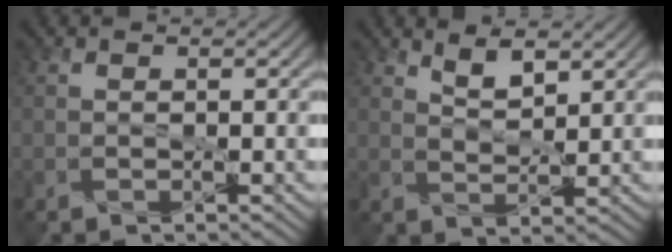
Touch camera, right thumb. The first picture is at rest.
{"total": 3.6, "force": [2.4, 1.3, 2.4], "torque": [-0.054, -0.004, 0.049]}